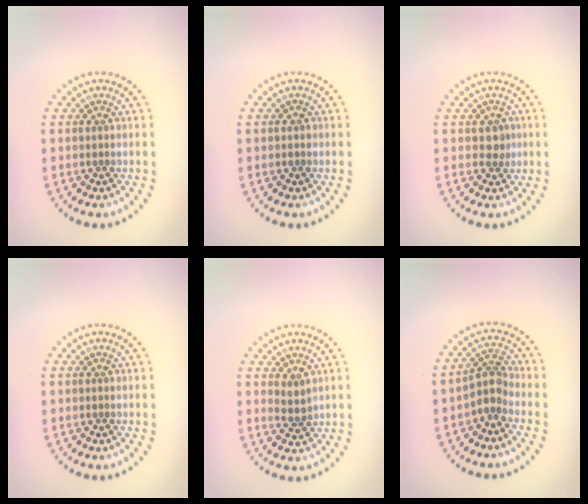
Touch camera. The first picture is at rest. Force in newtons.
{"total": 0.8, "press": 0.8, "slide": 0.0}
{"total": 1.4, "press": 1.2, "slide": 0.6}
{"total": 0.0}
{"total": 1.4, "press": 1.2, "slide": 0.9}
{"total": 2.5, "press": 1.9, "slide": 1.5}